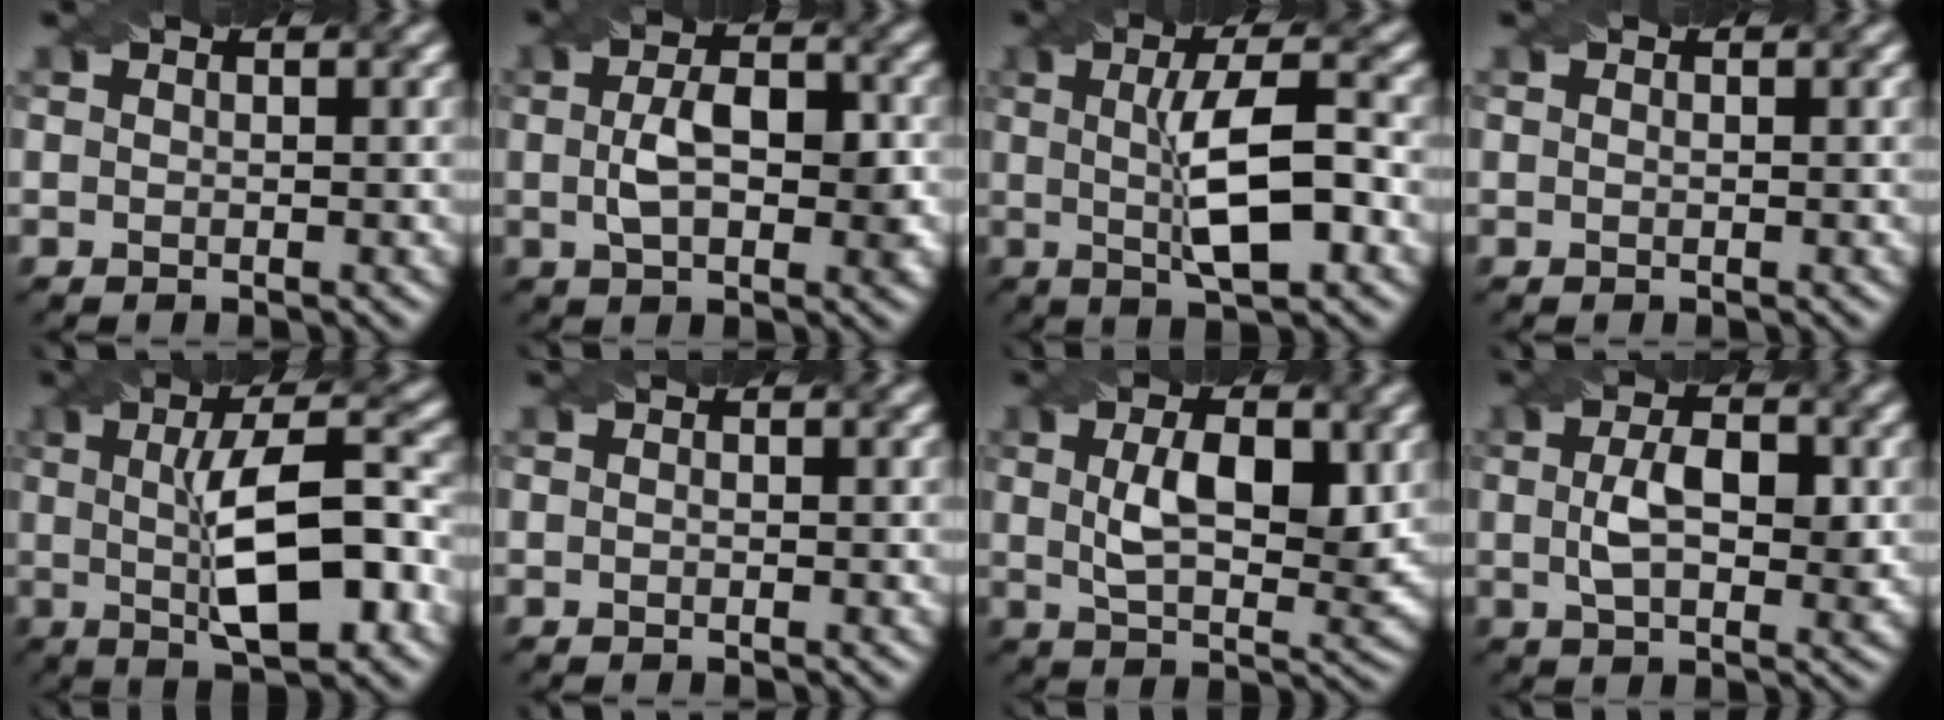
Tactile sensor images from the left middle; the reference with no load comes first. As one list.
[{"total": 5.3, "force": [0.0, 2.7, 4.6], "torque": [-0.081, 0.002, -0.001]}, {"total": 7.5, "force": [0.0, 1.9, 7.2], "torque": [-0.116, 0.008, -0.001]}, {"total": 0.0}, {"total": 9.6, "force": [-0.3, 2.9, 9.2], "torque": [-0.139, 0.006, -0.006]}, {"total": 0.0}, {"total": 6.5, "force": [1.4, 3.0, 5.6], "torque": [-0.102, -0.002, 0.029]}, {"total": 4.8, "force": [0.4, 2.4, 4.1], "torque": [-0.076, 0.002, 0.005]}]